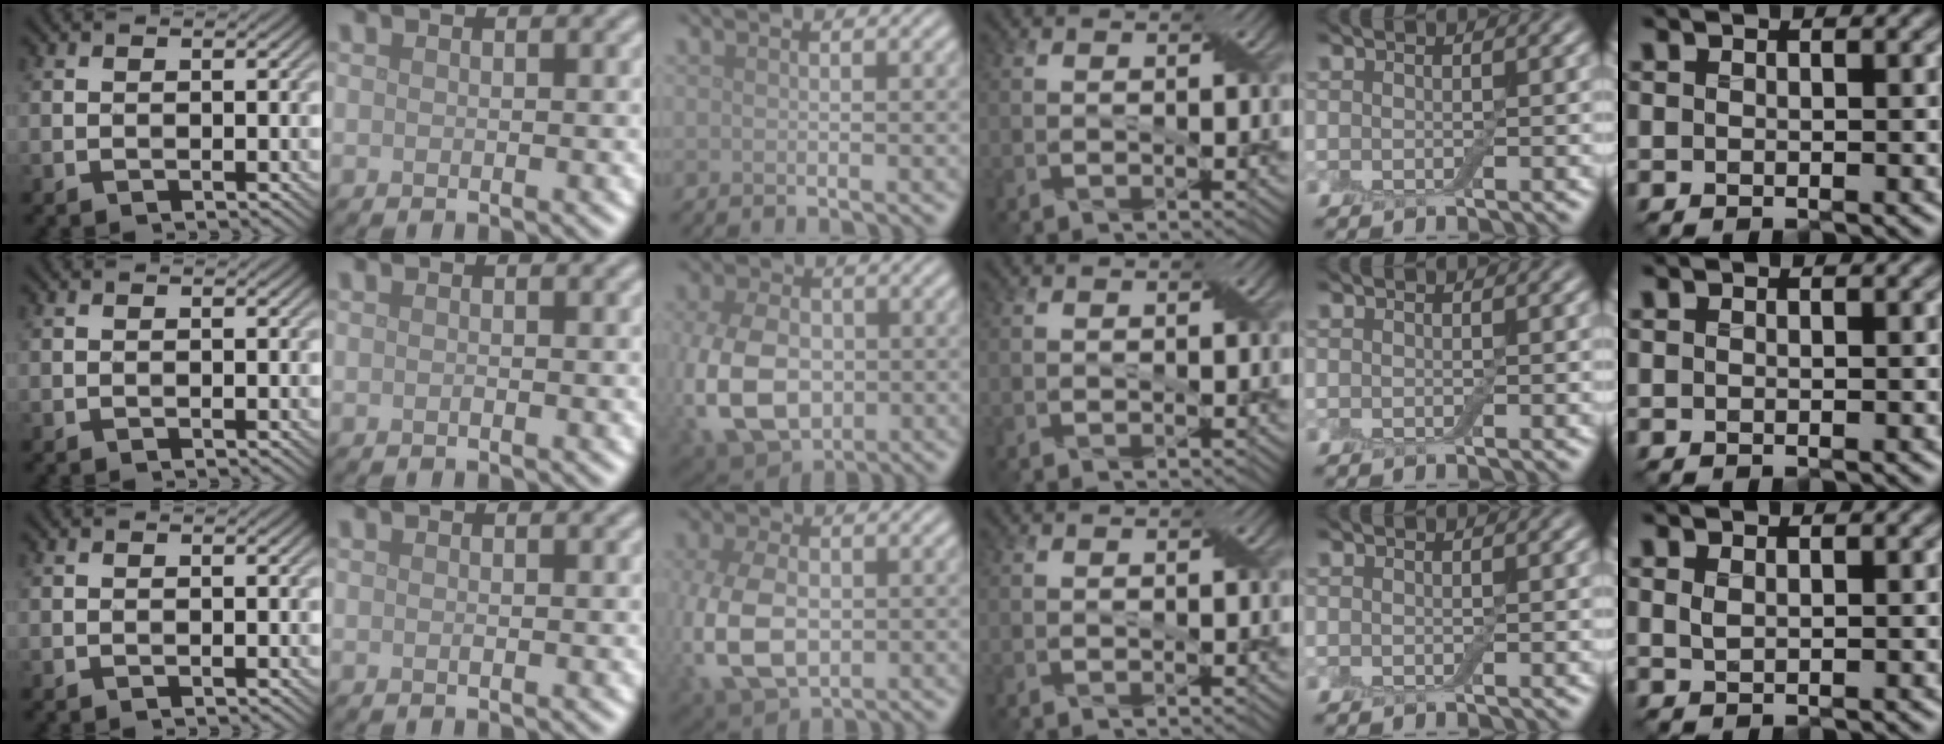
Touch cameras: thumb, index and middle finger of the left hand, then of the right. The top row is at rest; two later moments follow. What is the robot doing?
{"motion": "extract", "object": "drawer"}